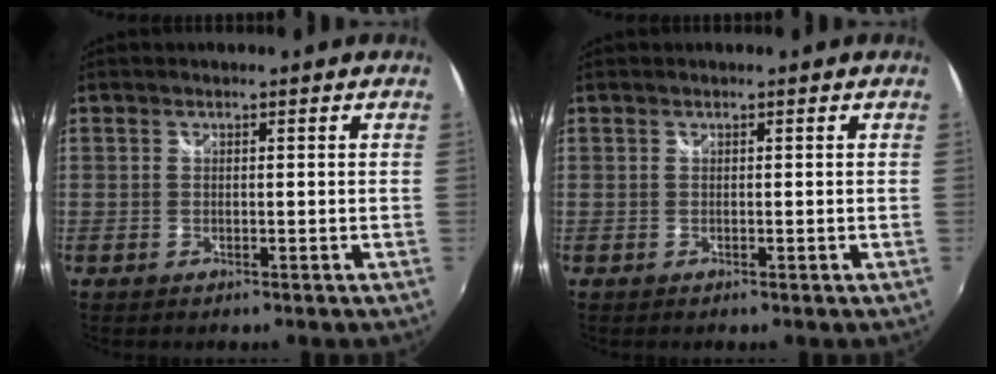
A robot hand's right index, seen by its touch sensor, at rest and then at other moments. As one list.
[{"total": 0.0}]